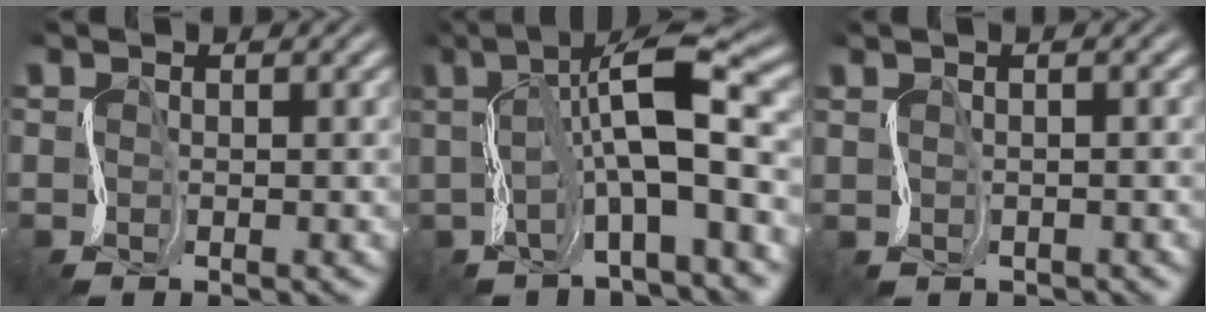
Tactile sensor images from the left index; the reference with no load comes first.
{"total": 8.9, "force": [1.2, 1.6, 8.7], "torque": [-0.131, 0.044, 0.005]}
{"total": 1.3, "force": [1.0, -0.4, -0.8], "torque": [0.017, 0.009, 0.006]}